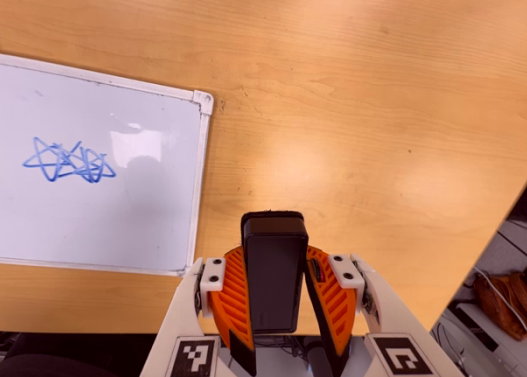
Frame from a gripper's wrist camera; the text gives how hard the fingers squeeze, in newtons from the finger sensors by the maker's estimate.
{"total": 7.3, "left": 6.2, "right": 8.3}